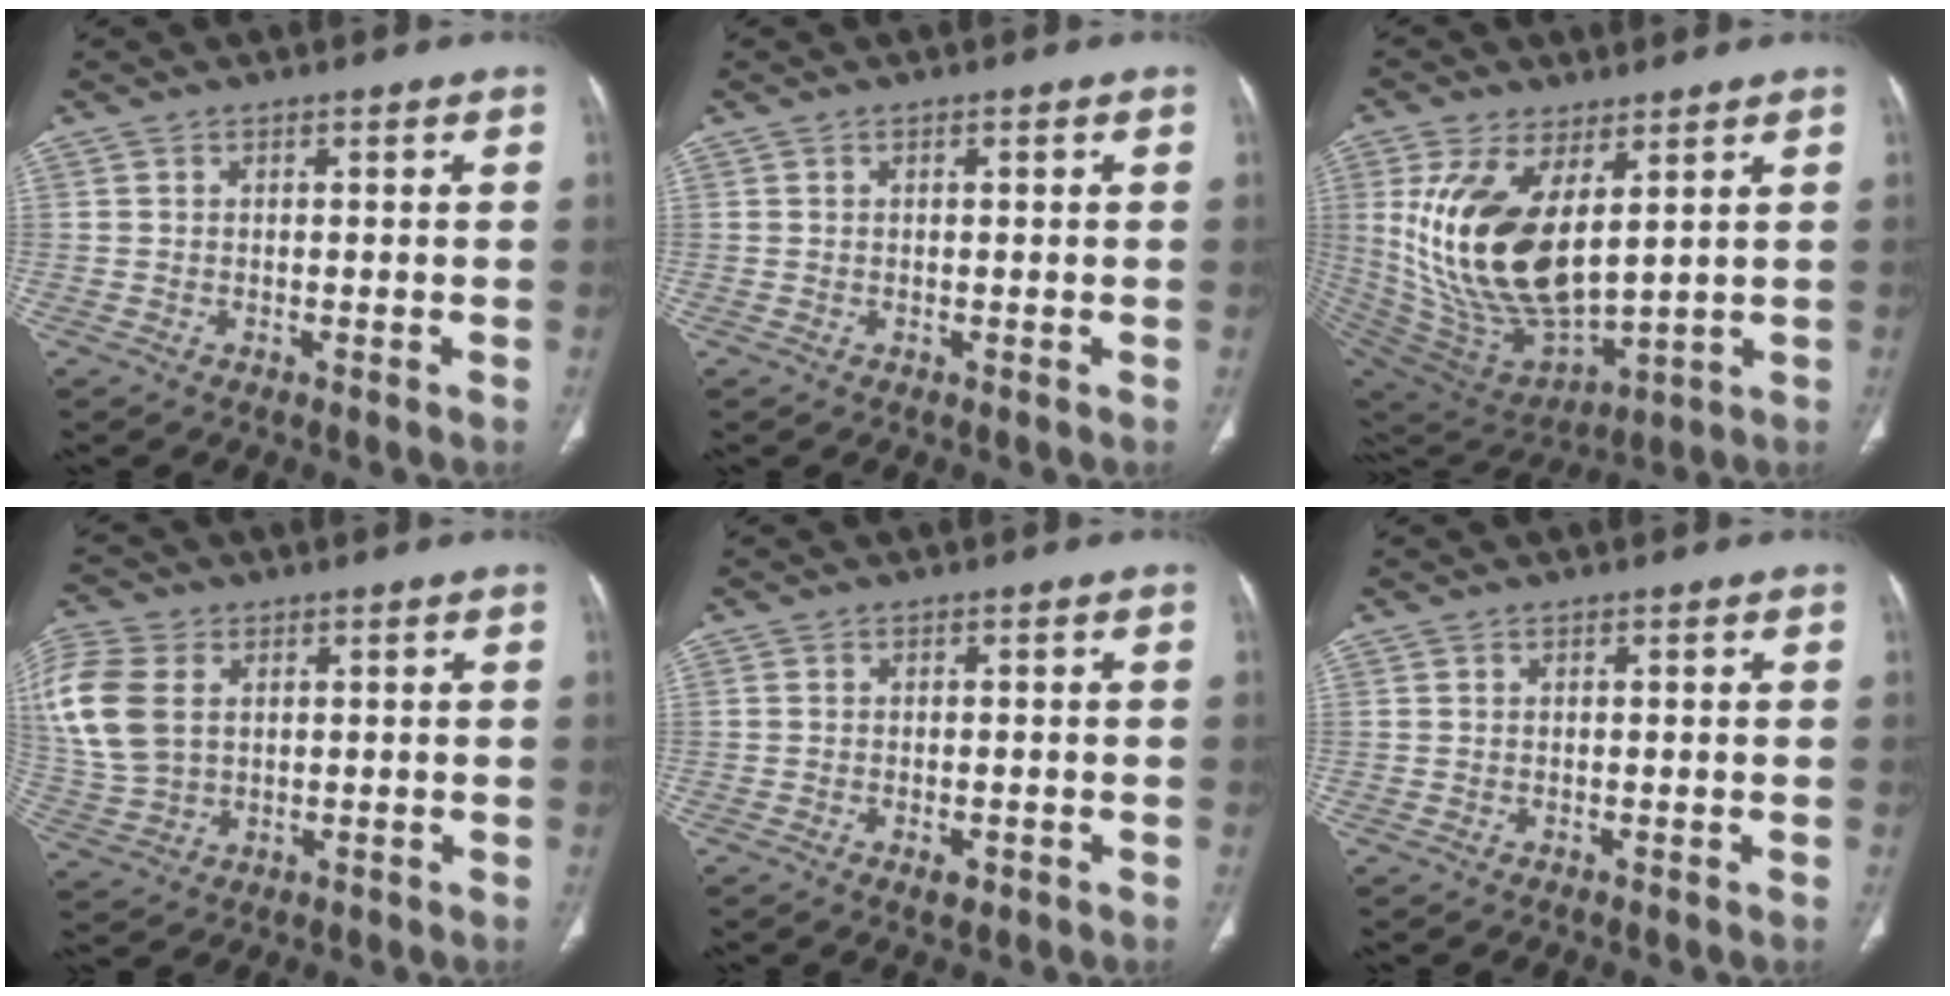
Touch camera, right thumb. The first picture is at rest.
{"total": 0.7, "force": [0.2, 0.2, 0.7], "torque": [-0.016, 0.004, 0.006]}
{"total": 20.4, "force": [5.4, 10.2, 16.8], "torque": [-0.327, -0.030, 0.127]}
{"total": 13.7, "force": [2.7, 9.7, 9.3], "torque": [-0.213, 0.003, 0.057]}
{"total": 2.1, "force": [-1.0, 1.2, 1.5], "torque": [-0.020, 0.001, -0.011]}
{"total": 0.0}